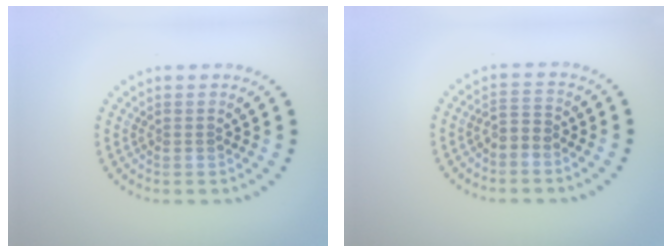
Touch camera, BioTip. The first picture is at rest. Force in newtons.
{"total": 1.6, "press": 1.3, "slide": 1.0}